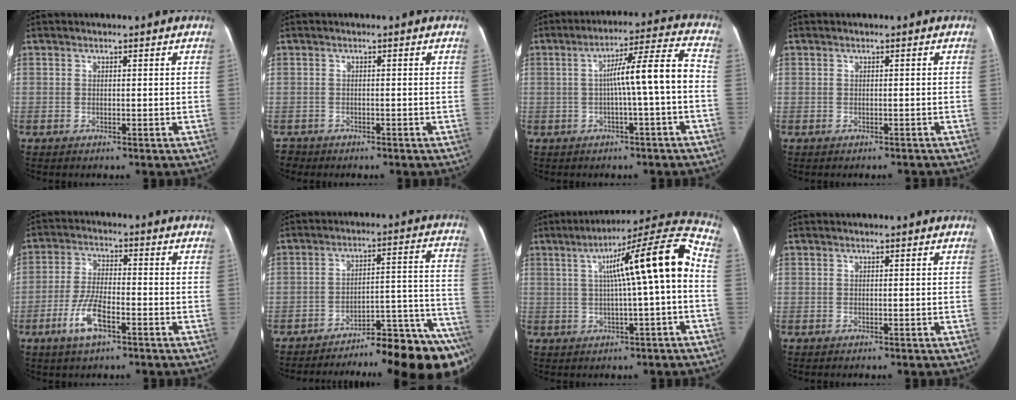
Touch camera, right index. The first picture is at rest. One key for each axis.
{"total": 2.0, "fx": -1.3, "fy": 1.5, "fz": -0.3, "tx": 0.001, "ty": 0.002, "tz": -0.024}
{"total": 9.6, "fx": -1.2, "fy": -0.3, "fz": 9.5, "tx": -0.147, "ty": 0.033, "tz": -0.019}
{"total": 1.2, "fx": -0.8, "fy": 0.9, "fz": 0.1, "tx": -0.002, "ty": 0.003, "tz": -0.010}
{"total": 7.7, "fx": -3.8, "fy": 2.7, "fz": 6.2, "tx": -0.134, "ty": 0.000, "tz": -0.071}
{"total": 19.5, "fx": -16.7, "fy": 0.5, "fz": 10.0, "tx": -0.047, "ty": 0.033, "tz": -0.236}
{"total": 14.7, "fx": 1.1, "fy": 0.6, "fz": 14.7, "tx": -0.214, "ty": 0.043, "tz": 0.015}
{"total": 0.0}